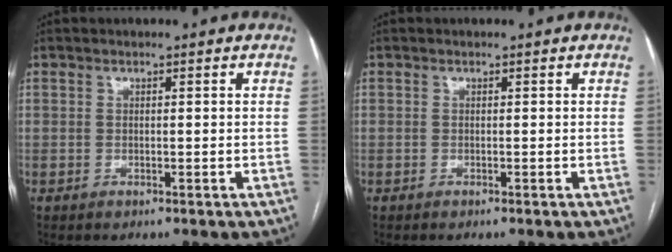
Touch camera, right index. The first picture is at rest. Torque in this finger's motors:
{"motor_torque": [0.09, 0.00, -0.02, -0.03]}